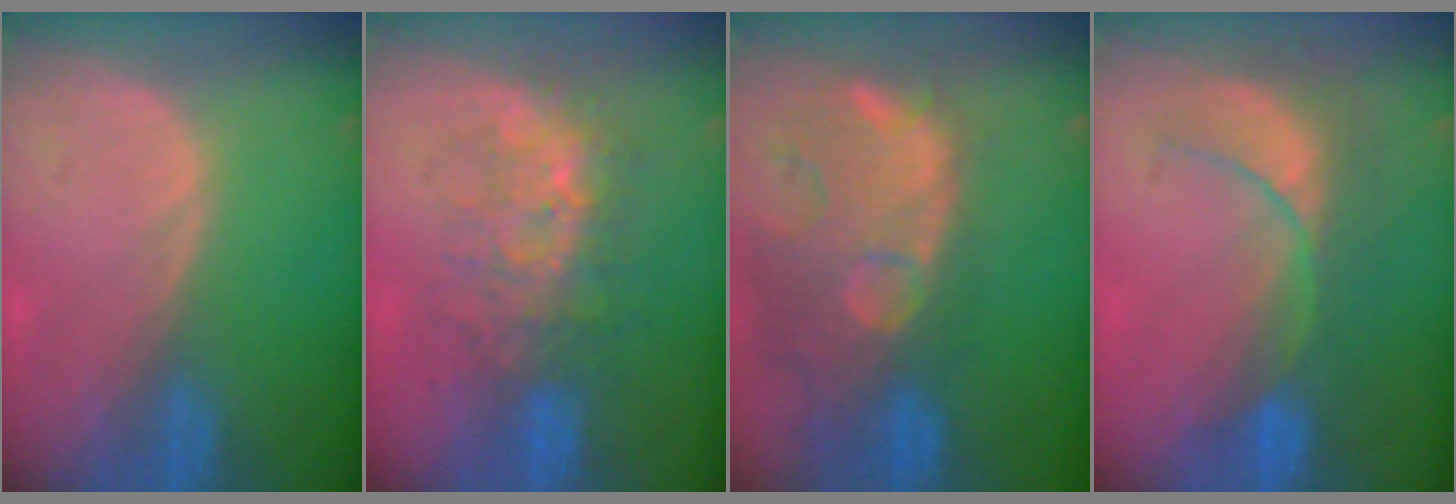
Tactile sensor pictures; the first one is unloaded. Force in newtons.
{"total": 8.0, "press": 7.6, "slide": 2.4}
{"total": 14.0, "press": 11.5, "slide": 8.1}
{"total": 8.5, "press": 7.9, "slide": 3.3}